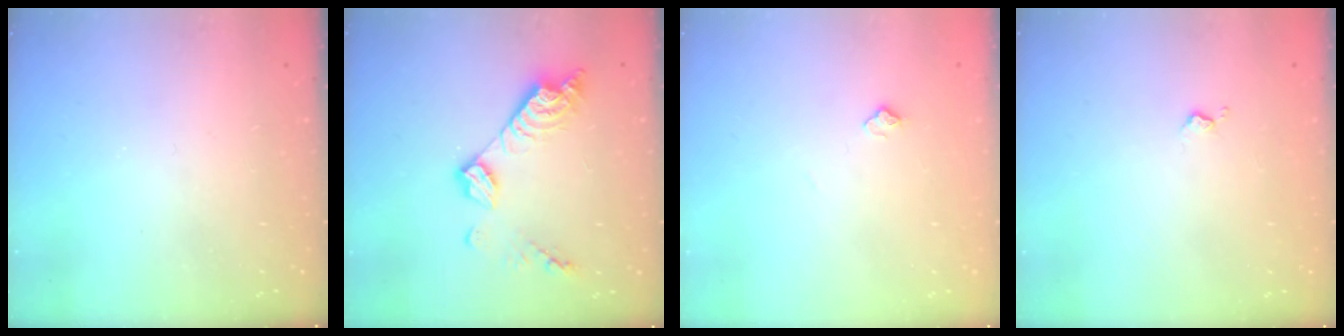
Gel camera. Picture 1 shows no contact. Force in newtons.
{"total": 11.4, "press": 11.3, "slide": 0.9}
{"total": 5.1, "press": 5.1, "slide": 0.5}
{"total": 2.7, "press": 2.6, "slide": 0.5}